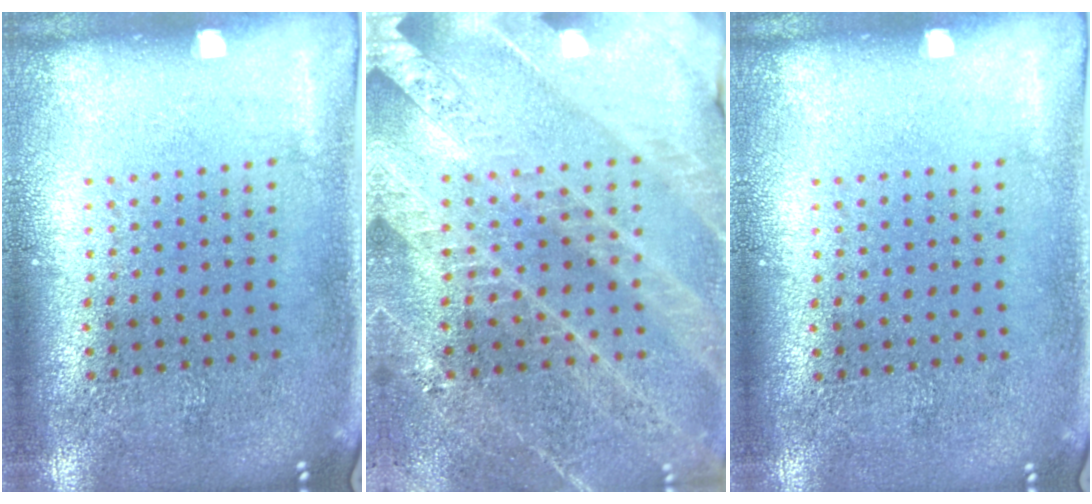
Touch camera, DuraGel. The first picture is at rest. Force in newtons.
{"total": 3.2, "press": 3.0, "slide": 1.0}
{"total": 0.0}